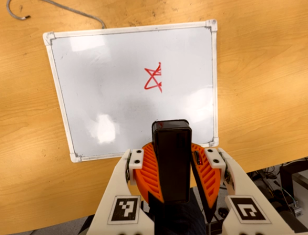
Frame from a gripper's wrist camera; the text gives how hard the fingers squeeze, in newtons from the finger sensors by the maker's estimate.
{"total": 11.1, "left": 11.3, "right": 11.0}